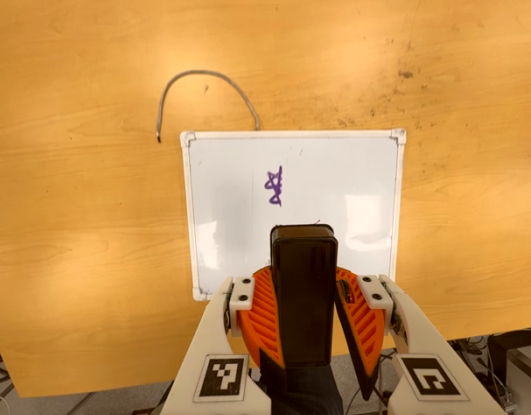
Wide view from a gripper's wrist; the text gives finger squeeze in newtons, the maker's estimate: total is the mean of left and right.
{"total": 9.2, "left": 9.2, "right": 9.1}